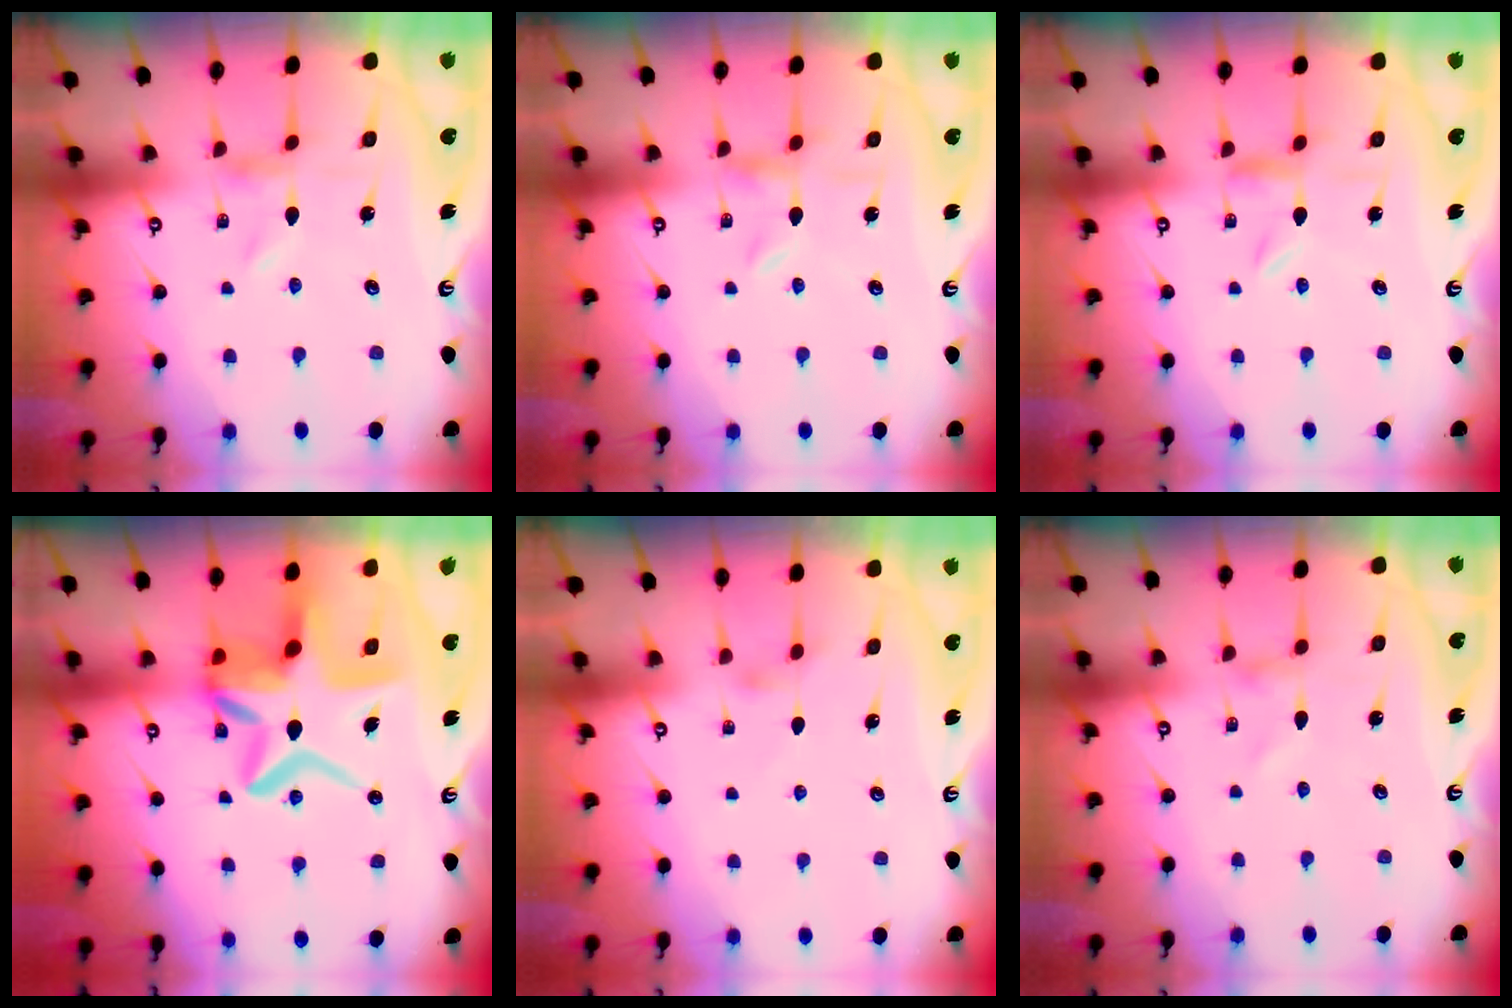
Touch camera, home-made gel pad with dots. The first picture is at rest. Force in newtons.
{"total": 3.7, "press": 3.7, "slide": 0.5}
{"total": 2.0, "press": 1.9, "slide": 0.4}
{"total": 15.3, "press": 15.1, "slide": 2.7}
{"total": 1.3, "press": 1.2, "slide": 0.3}
{"total": 0.5, "press": 0.5, "slide": 0.1}